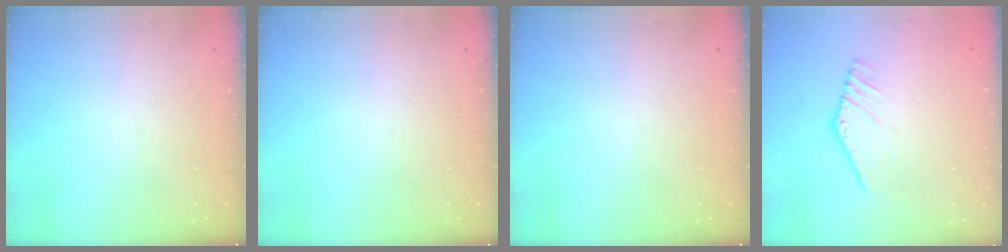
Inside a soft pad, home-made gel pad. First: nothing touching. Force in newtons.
{"total": 0.0}
{"total": 0.0}
{"total": 3.4, "press": 3.4, "slide": 0.5}